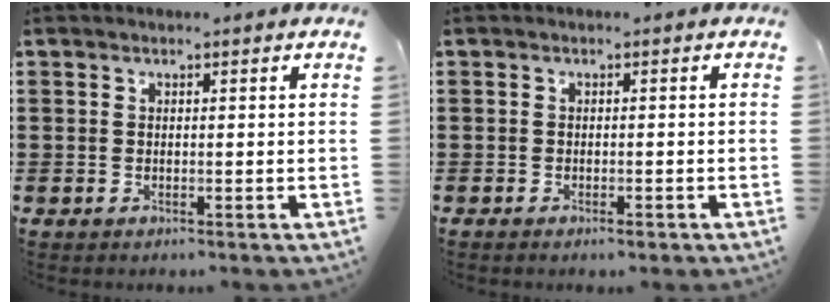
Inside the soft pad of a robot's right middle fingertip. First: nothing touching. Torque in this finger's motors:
{"motor_torque": [0.34, -0.06, 0.00, 0.00]}